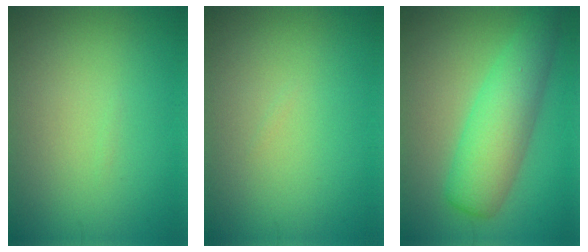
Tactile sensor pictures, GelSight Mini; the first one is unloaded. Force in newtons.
{"total": 0.0}
{"total": 5.9, "press": 5.9, "slide": 0.3}